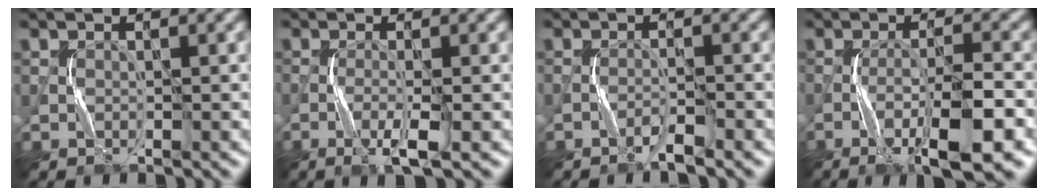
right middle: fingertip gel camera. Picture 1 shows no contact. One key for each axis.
{"total": 2.8, "fx": -1.1, "fy": 0.4, "fz": 2.6, "tx": -0.052, "ty": 0.002, "tz": -0.027}
{"total": 1.6, "fx": -1.2, "fy": 0.1, "fz": 1.0, "tx": -0.017, "ty": 0.007, "tz": -0.027}
{"total": 6.9, "fx": -3.6, "fy": 1.2, "fz": 5.8, "tx": -0.099, "ty": 0.005, "tz": -0.062}